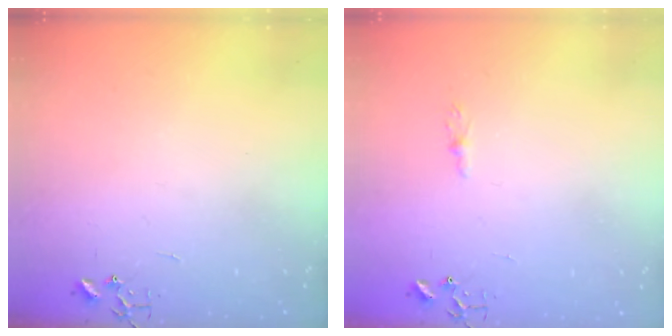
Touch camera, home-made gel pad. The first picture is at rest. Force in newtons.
{"total": 4.0, "press": 4.0, "slide": 0.4}